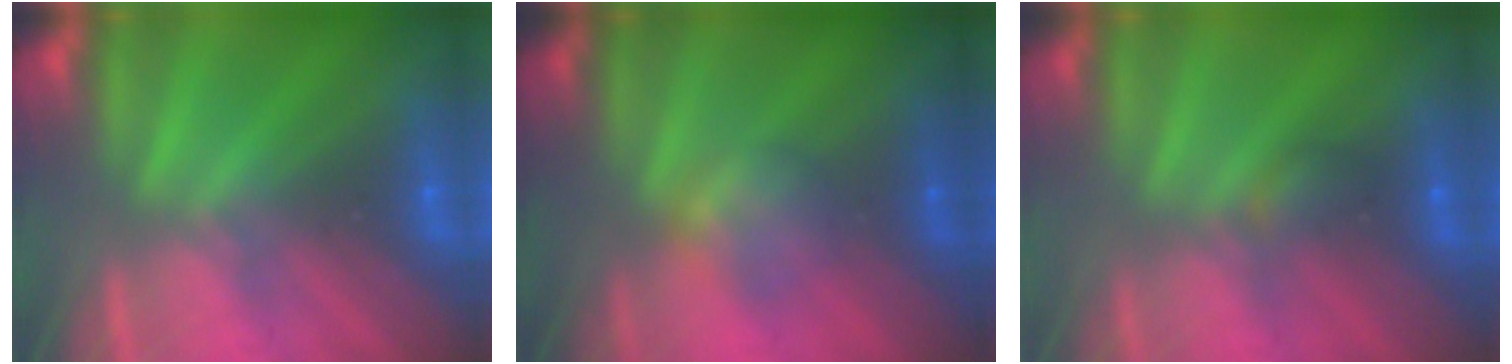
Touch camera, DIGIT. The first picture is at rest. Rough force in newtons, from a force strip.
{"total": 2.3}
{"total": 2.2}